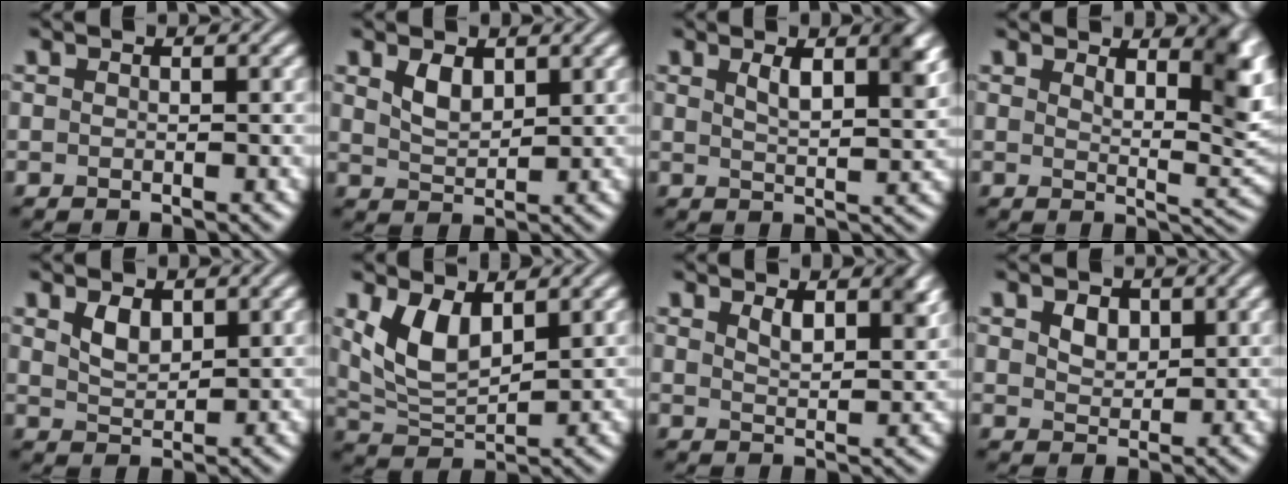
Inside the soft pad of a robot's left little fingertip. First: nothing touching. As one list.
[{"total": 2.4, "force": [1.3, 1.2, 1.5], "torque": [-0.035, -0.002, 0.031]}, {"total": 4.3, "force": [2.0, 1.4, 3.5], "torque": [-0.055, 0.000, 0.033]}, {"total": 5.9, "force": [3.2, 2.1, 4.5], "torque": [-0.055, -0.009, 0.050]}, {"total": 2.3, "force": [1.3, 1.2, 1.4], "torque": [-0.032, -0.002, 0.030]}, {"total": 4.8, "force": [2.1, 2.3, 3.6], "torque": [-0.083, -0.007, 0.047]}, {"total": 3.2, "force": [2.0, 1.2, 2.2], "torque": [-0.040, -0.005, 0.036]}, {"total": 2.0, "force": [1.0, 1.4, 1.2], "torque": [-0.026, 0.000, 0.020]}]